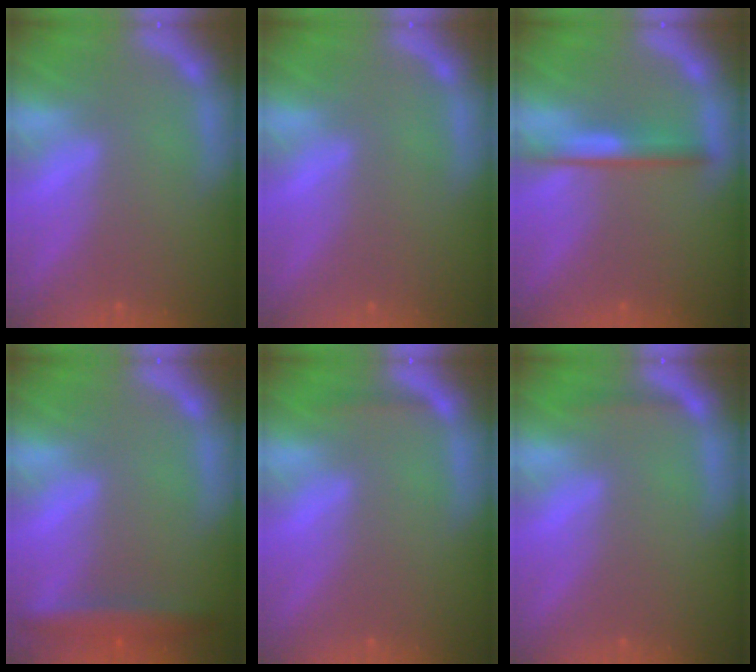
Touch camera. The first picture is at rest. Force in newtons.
{"total": 0.0}
{"total": 3.0}
{"total": 3.5}
{"total": 0.9}
{"total": 0.9}